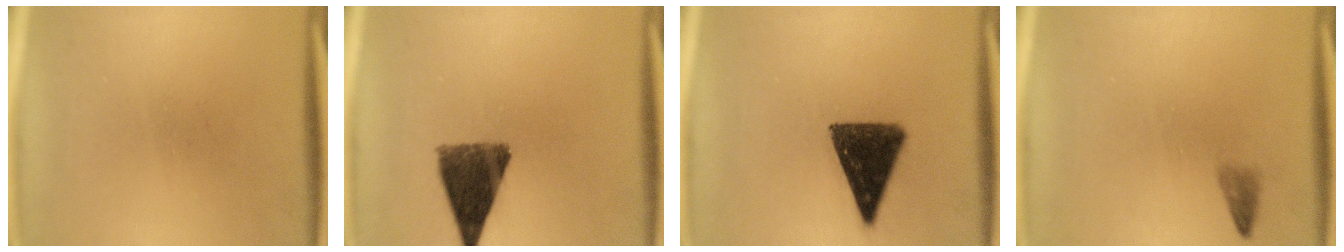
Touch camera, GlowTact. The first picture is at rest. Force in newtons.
{"total": 10.4}
{"total": 12.4}
{"total": 1.2}